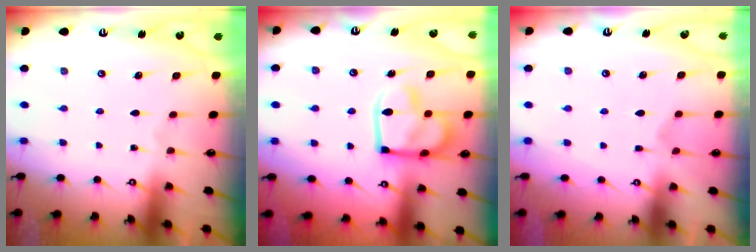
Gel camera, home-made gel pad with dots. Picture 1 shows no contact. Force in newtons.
{"total": 14.7, "press": 14.6, "slide": 1.6}
{"total": 5.9, "press": 5.7, "slide": 1.2}